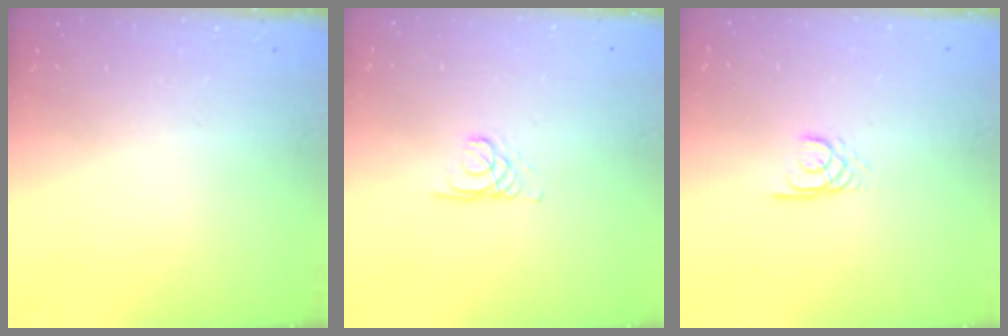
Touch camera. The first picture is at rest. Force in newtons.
{"total": 1.4, "press": 1.3, "slide": 0.1}
{"total": 2.1, "press": 2.1, "slide": 0.0}